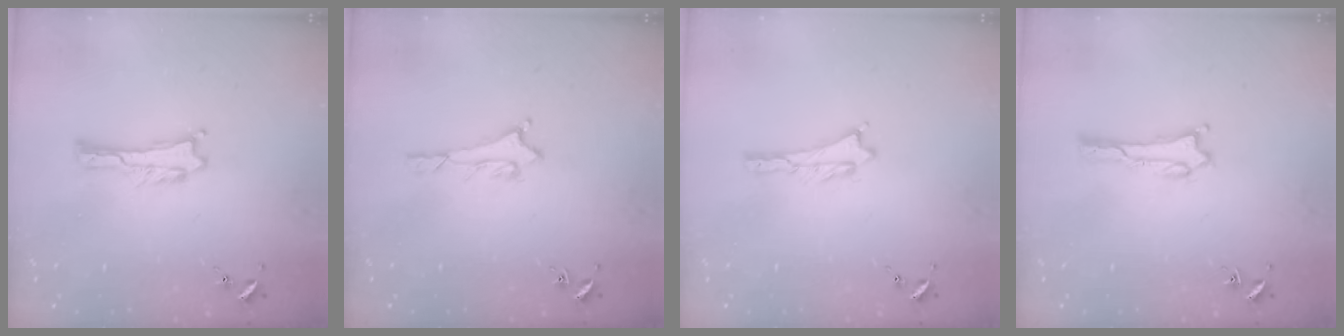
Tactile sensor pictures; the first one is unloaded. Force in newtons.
{"total": 1.1, "press": 1.1, "slide": 0.1}
{"total": 0.5, "press": 0.5, "slide": 0.2}
{"total": 0.8, "press": 0.8, "slide": 0.2}